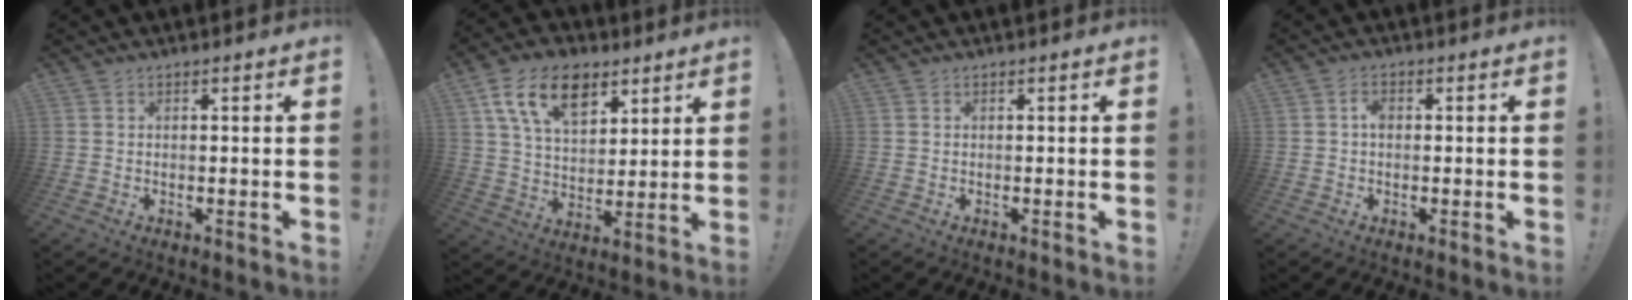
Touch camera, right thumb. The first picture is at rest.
{"total": 15.9, "force": [8.3, 9.6, 9.6], "torque": [-0.164, -0.027, 0.153]}
{"total": 0.0}
{"total": 2.3, "force": [0.0, 1.6, 1.7], "torque": [-0.025, 0.005, -0.002]}